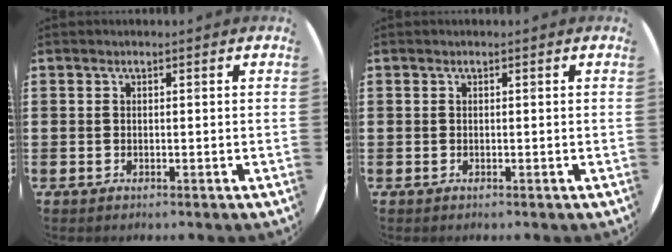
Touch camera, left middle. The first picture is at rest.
{"total": 0.0}